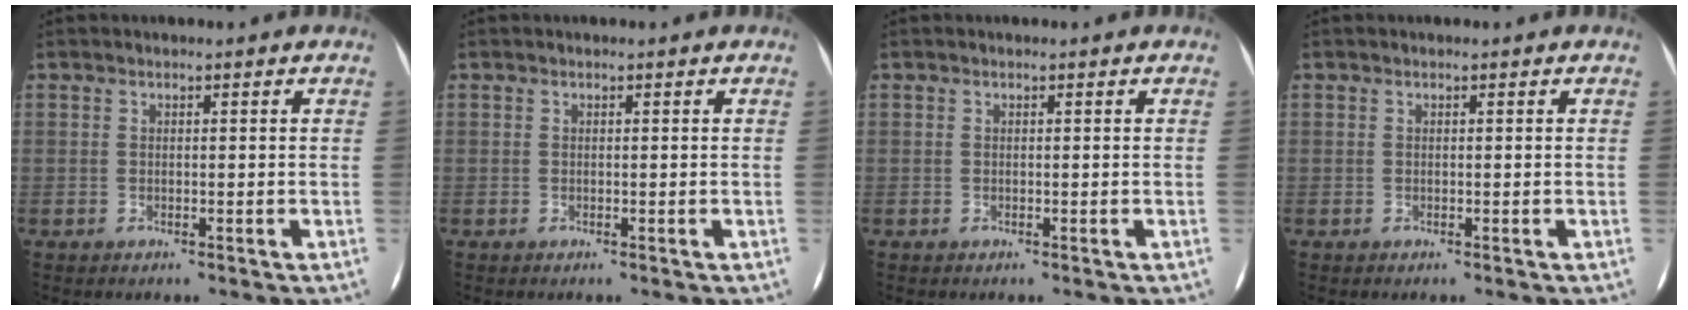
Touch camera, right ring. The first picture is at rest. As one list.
[{"total": 0.0}, {"total": 0.0}, {"total": 0.0}]